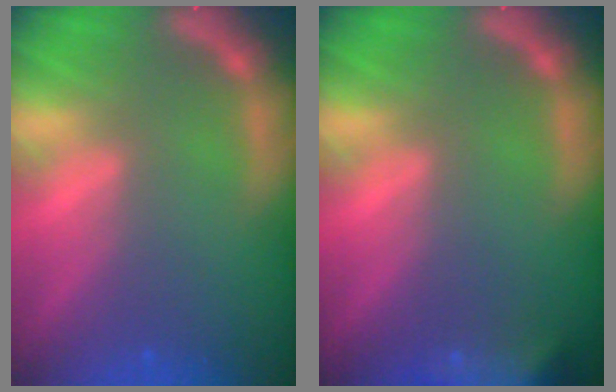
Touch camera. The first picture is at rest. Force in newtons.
{"total": 9.0}